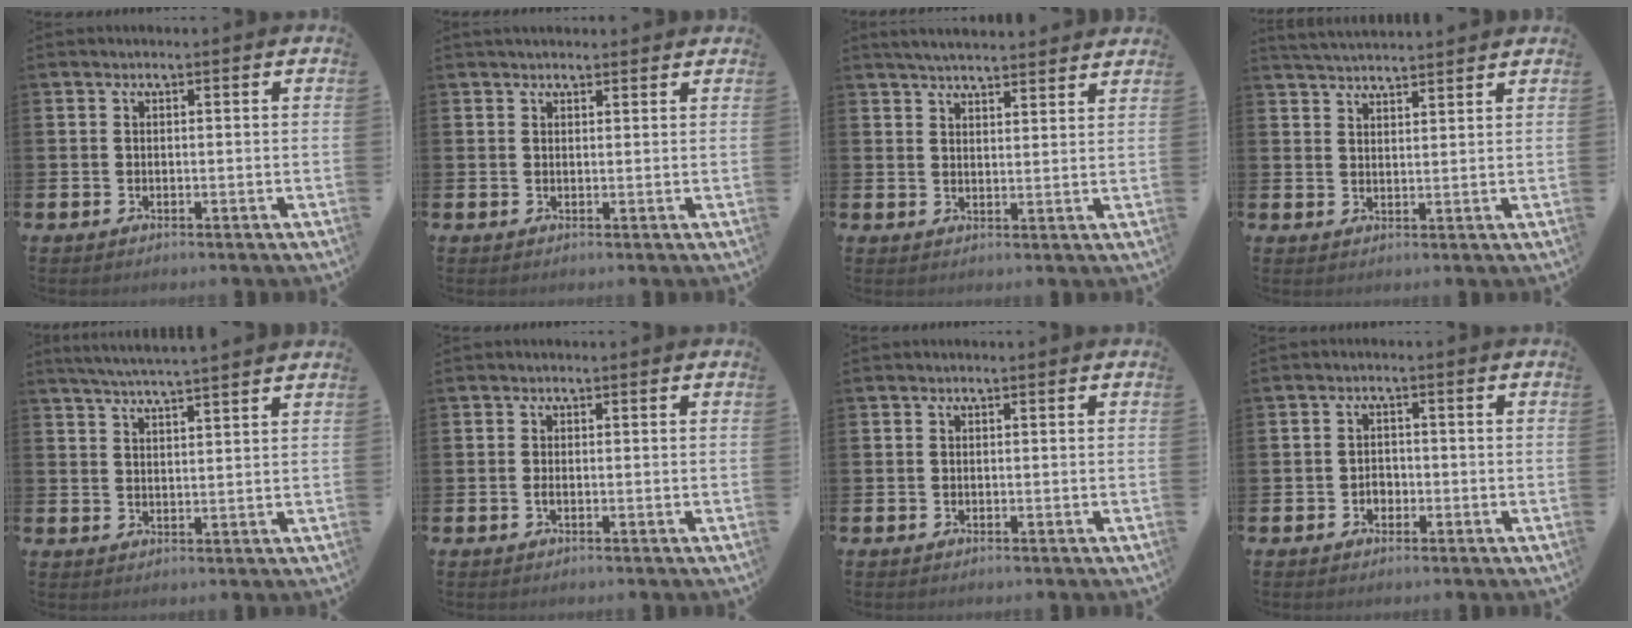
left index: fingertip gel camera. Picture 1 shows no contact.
{"total": 1.5, "force": [1.4, 0.5, 0.2], "torque": [0.003, -0.001, 0.025]}
{"total": 4.2, "force": [4.2, 0.1, 0.5], "torque": [-0.018, -0.021, 0.075]}
{"total": 3.6, "force": [3.6, 0.0, 0.1], "torque": [-0.010, -0.017, 0.067]}
{"total": 4.6, "force": [4.4, -0.8, 0.7], "torque": [-0.032, -0.018, 0.081]}
{"total": 0.6, "force": [-0.3, 0.1, 0.5], "torque": [-0.014, 0.000, -0.004]}
{"total": 0.0}
{"total": 1.8, "force": [-0.7, 1.4, 0.7], "torque": [-0.004, -0.002, -0.018]}